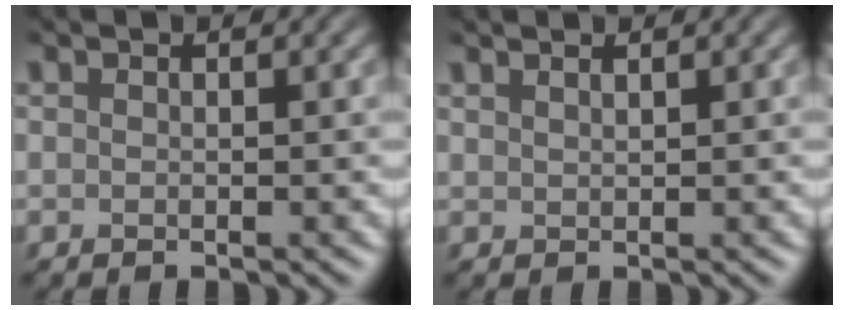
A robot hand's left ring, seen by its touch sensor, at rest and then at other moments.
{"total": 1.0, "force": [0.8, 0.3, 0.5], "torque": [0.001, 0.007, 0.007]}